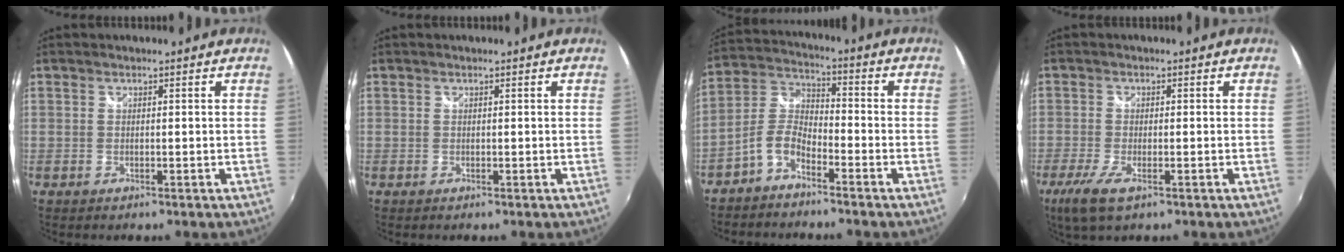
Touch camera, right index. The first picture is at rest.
{"total": 0.0}
{"total": 6.3, "force": [-4.3, 2.6, 3.8], "torque": [-0.096, 0.019, -0.092]}
{"total": 6.1, "force": [-3.5, 1.8, 4.7], "torque": [-0.112, -0.021, -0.067]}